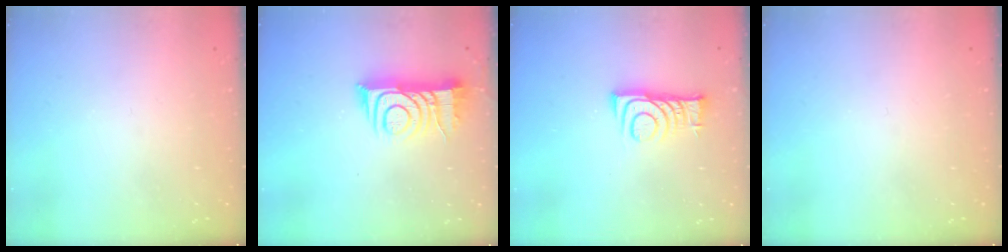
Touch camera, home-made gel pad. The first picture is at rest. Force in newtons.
{"total": 11.4, "press": 11.4, "slide": 0.8}
{"total": 8.9, "press": 8.9, "slide": 0.1}
{"total": 0.0}